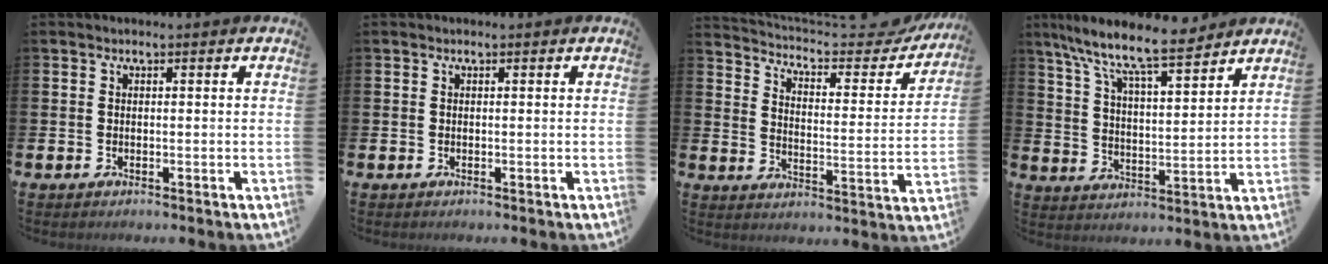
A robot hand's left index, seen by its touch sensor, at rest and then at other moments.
{"total": 0.0}
{"total": 5.2, "force": [4.8, 1.4, 1.6], "torque": [-0.055, -0.042, 0.074]}
{"total": 9.3, "force": [8.3, 1.3, 3.9], "torque": [-0.106, -0.055, 0.143]}